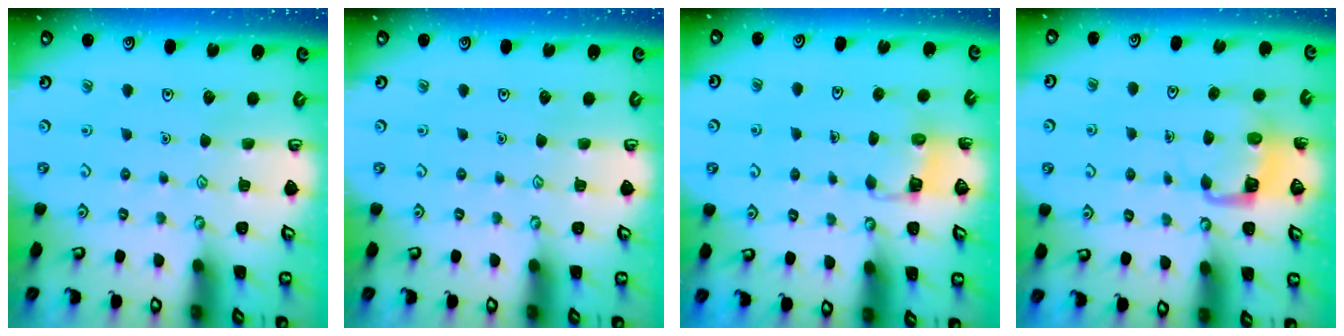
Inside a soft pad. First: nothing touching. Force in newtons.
{"total": 0.0}
{"total": 3.3, "press": 3.3, "slide": 0.3}
{"total": 3.8, "press": 3.8, "slide": 0.1}